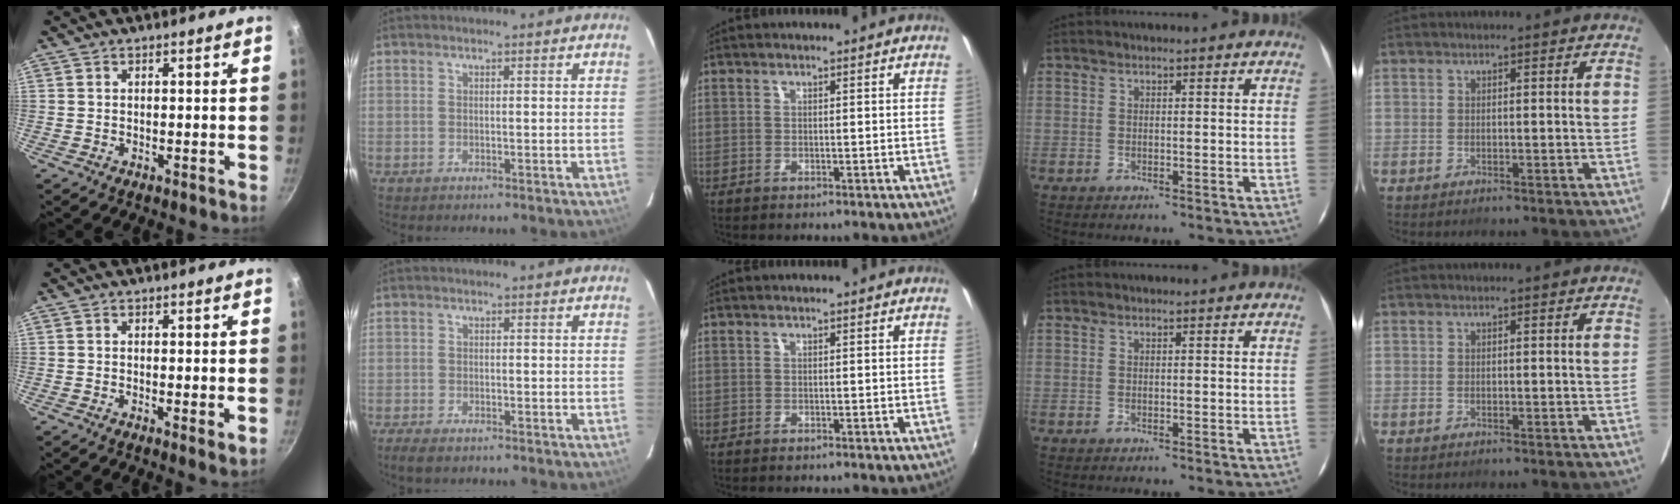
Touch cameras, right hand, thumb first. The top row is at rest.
{"thumb": {"total": 1.7, "force": [0.1, 0.3, 1.6], "torque": [-0.025, -0.009, -0.002]}, "index": {"total": 3.2, "force": [-2.5, 1.0, 1.8], "torque": [-0.045, -0.011, -0.045]}}